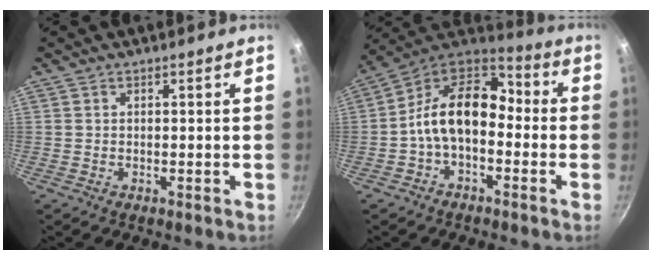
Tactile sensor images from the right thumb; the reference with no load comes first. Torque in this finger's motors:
{"motor_torque": [1.77, 2.80, 1.65, -0.47, 0.19]}